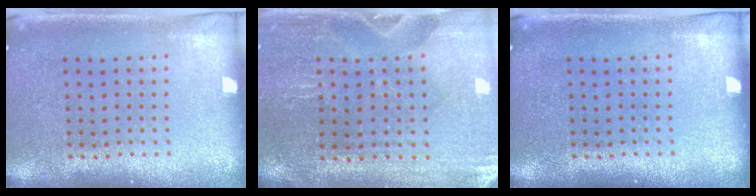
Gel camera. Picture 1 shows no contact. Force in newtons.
{"total": 0.6, "press": 0.6, "slide": 0.0}
{"total": 0.0}